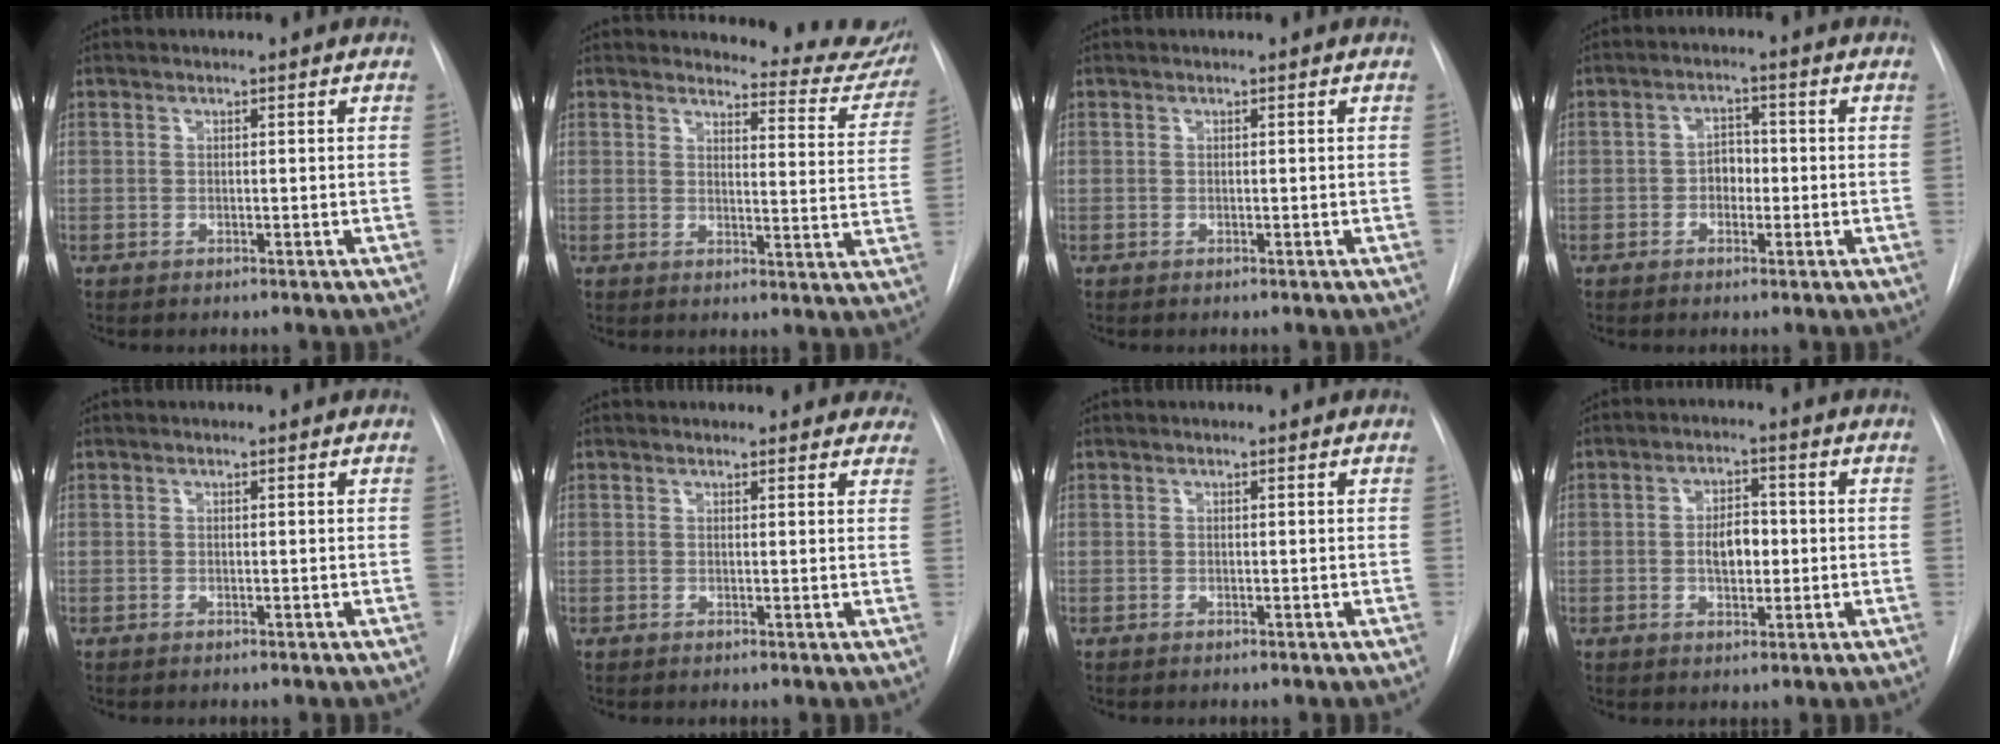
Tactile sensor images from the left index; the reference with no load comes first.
{"total": 12.4, "force": [12.1, 2.4, 1.8], "torque": [0.008, -0.079, 0.107]}
{"total": 0.0}
{"total": 3.1, "force": [-1.1, 2.1, 2.0], "torque": [-0.025, 0.005, -0.020]}
{"total": 0.0}
{"total": 9.2, "force": [8.4, 3.1, 1.7], "torque": [0.015, -0.005, 0.070]}
{"total": 0.0}
{"total": 4.8, "force": [-0.7, 2.5, 4.1], "torque": [-0.068, 0.003, -0.010]}